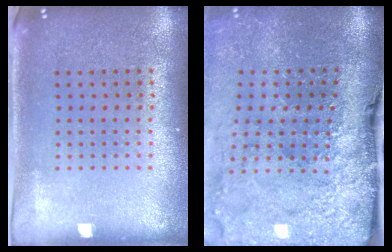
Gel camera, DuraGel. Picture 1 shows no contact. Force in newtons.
{"total": 4.7, "press": 3.6, "slide": 2.9}